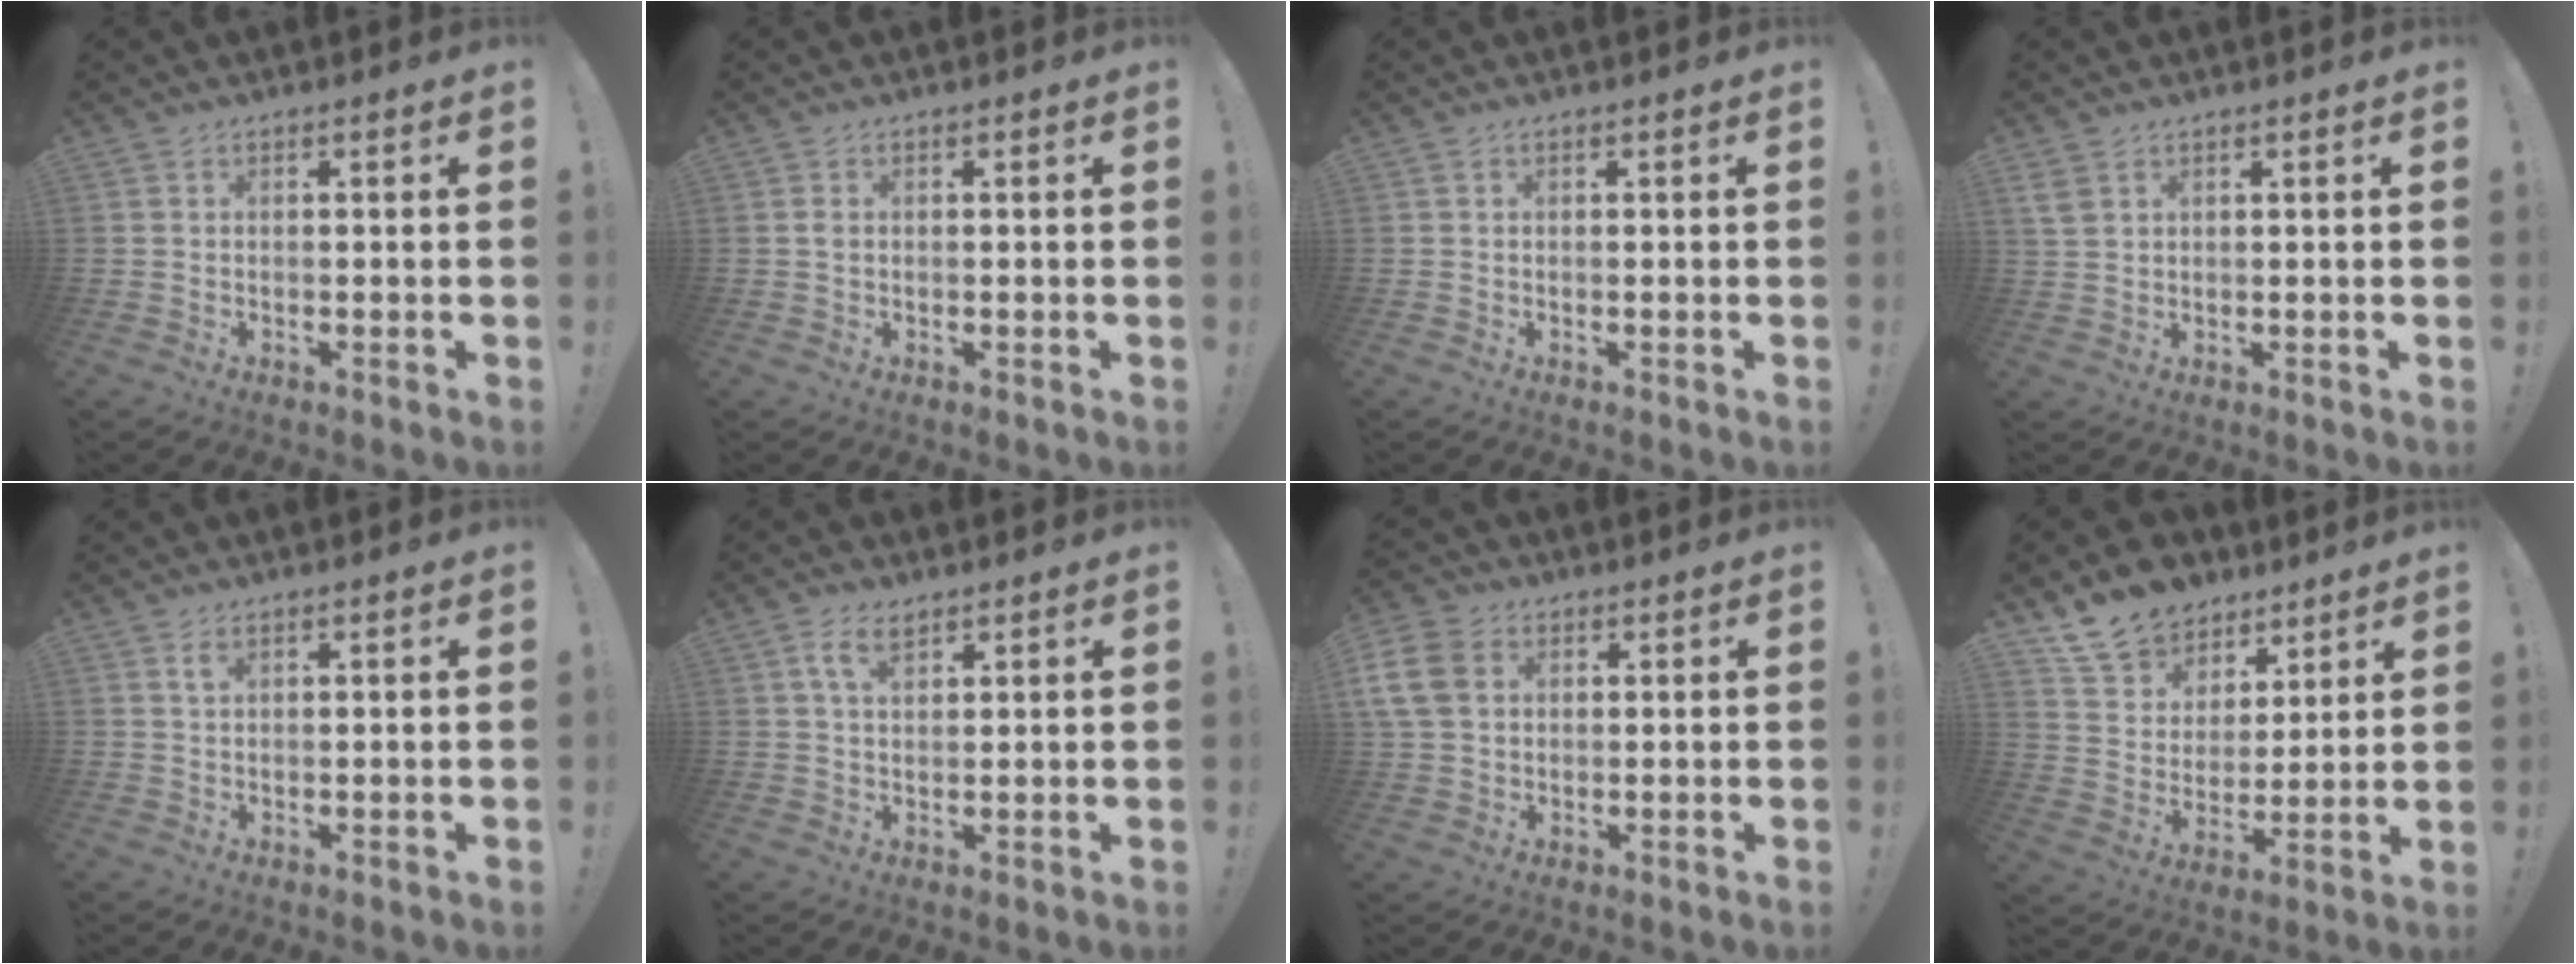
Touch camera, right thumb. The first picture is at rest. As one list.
[{"total": 0.8, "force": [0.0, 0.6, 0.6], "torque": [-0.017, 0.005, 0.000]}, {"total": 0.0}, {"total": 3.6, "force": [2.1, 2.2, 1.9], "torque": [-0.040, -0.002, 0.043]}, {"total": 1.8, "force": [1.0, 0.9, 1.3], "torque": [-0.014, -0.003, 0.016]}, {"total": 5.3, "force": [2.9, 2.8, 3.4], "torque": [-0.065, -0.001, 0.054]}, {"total": 11.5, "force": [3.1, 8.7, 6.8], "torque": [-0.146, 0.000, 0.065]}, {"total": 13.8, "force": [10.1, 8.8, 3.0], "torque": [-0.061, -0.068, 0.198]}]